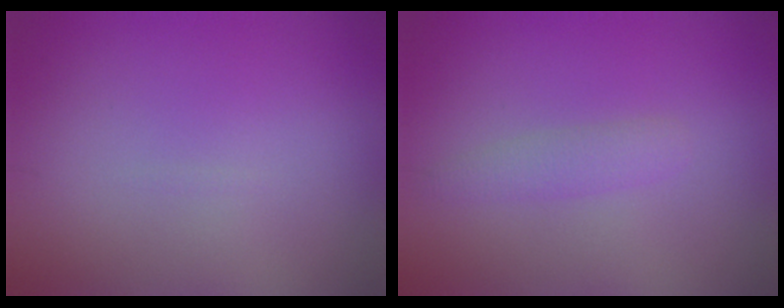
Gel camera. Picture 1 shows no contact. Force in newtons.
{"total": 1.6, "press": 1.6, "slide": 0.1}